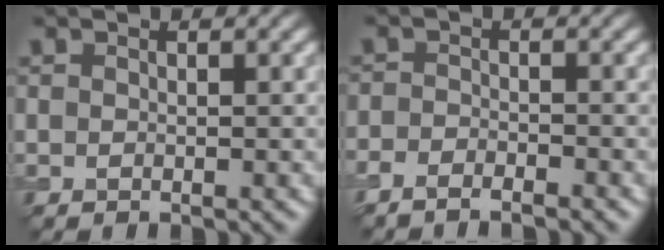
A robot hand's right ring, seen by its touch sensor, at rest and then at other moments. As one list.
[{"total": 2.2, "force": [-2.1, 0.2, 0.5], "torque": [-0.013, -0.002, -0.044]}]